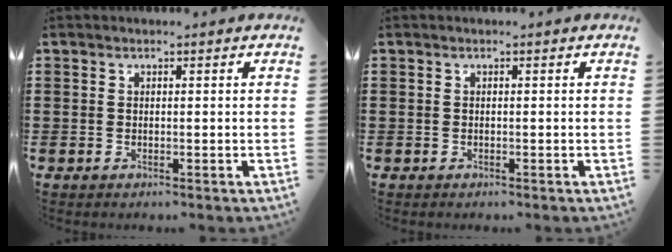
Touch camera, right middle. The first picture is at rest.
{"total": 0.0}